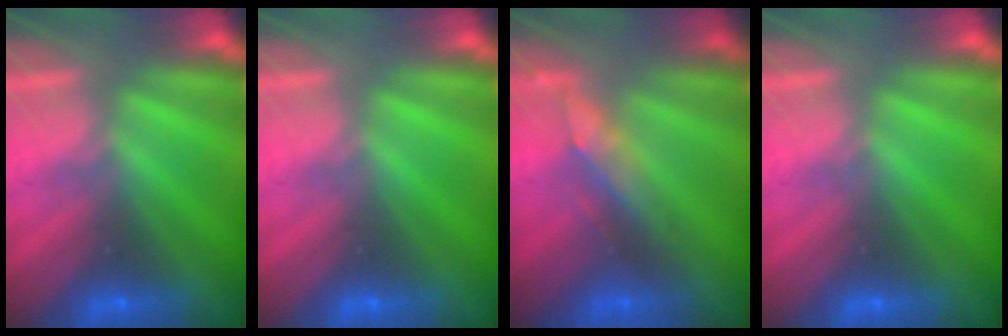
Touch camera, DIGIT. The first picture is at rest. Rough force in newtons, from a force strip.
{"total": 0.0}
{"total": 2.8}
{"total": 0.0}